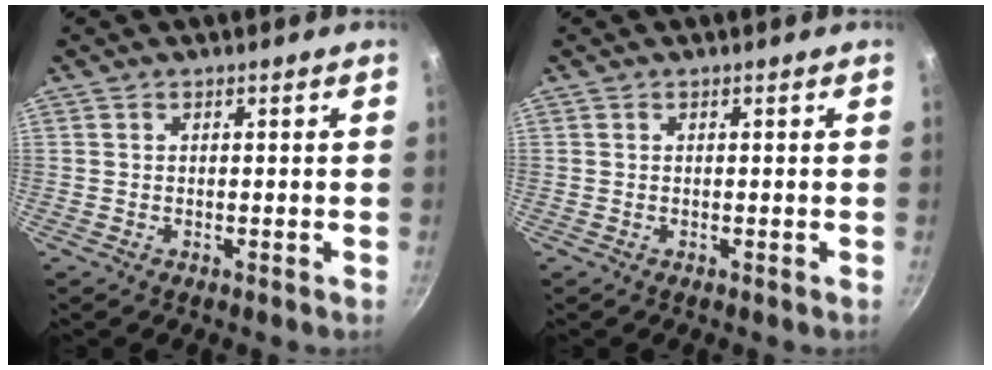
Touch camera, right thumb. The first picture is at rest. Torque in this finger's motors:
{"motor_torque": [0.00, 0.00, 0.02, -0.02, 0.00]}